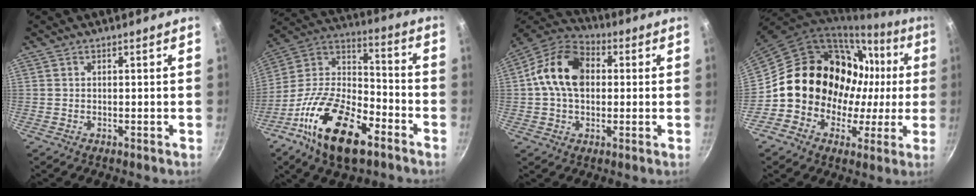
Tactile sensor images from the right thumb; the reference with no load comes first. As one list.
[{"total": 23.0, "force": [-11.8, 11.1, 16.3], "torque": [-0.275, 0.062, -0.234]}, {"total": 14.2, "force": [1.5, 10.1, 10.0], "torque": [-0.150, 0.025, 0.007]}, {"total": 19.6, "force": [0.9, 17.0, 9.8], "torque": [-0.114, 0.048, 0.018]}]